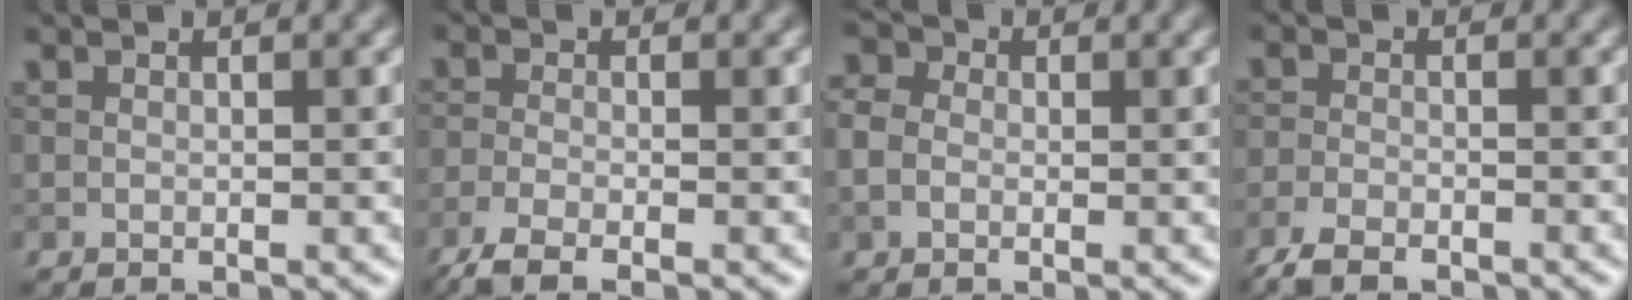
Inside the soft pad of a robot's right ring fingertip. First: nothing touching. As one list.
[{"total": 3.9, "force": [-2.7, 1.1, 2.5], "torque": [-0.059, -0.012, -0.065]}, {"total": 2.8, "force": [0.0, 2.3, 1.6], "torque": [-0.038, 0.007, -0.012]}, {"total": 4.3, "force": [-3.4, 1.6, 2.1], "torque": [-0.041, -0.009, -0.073]}]